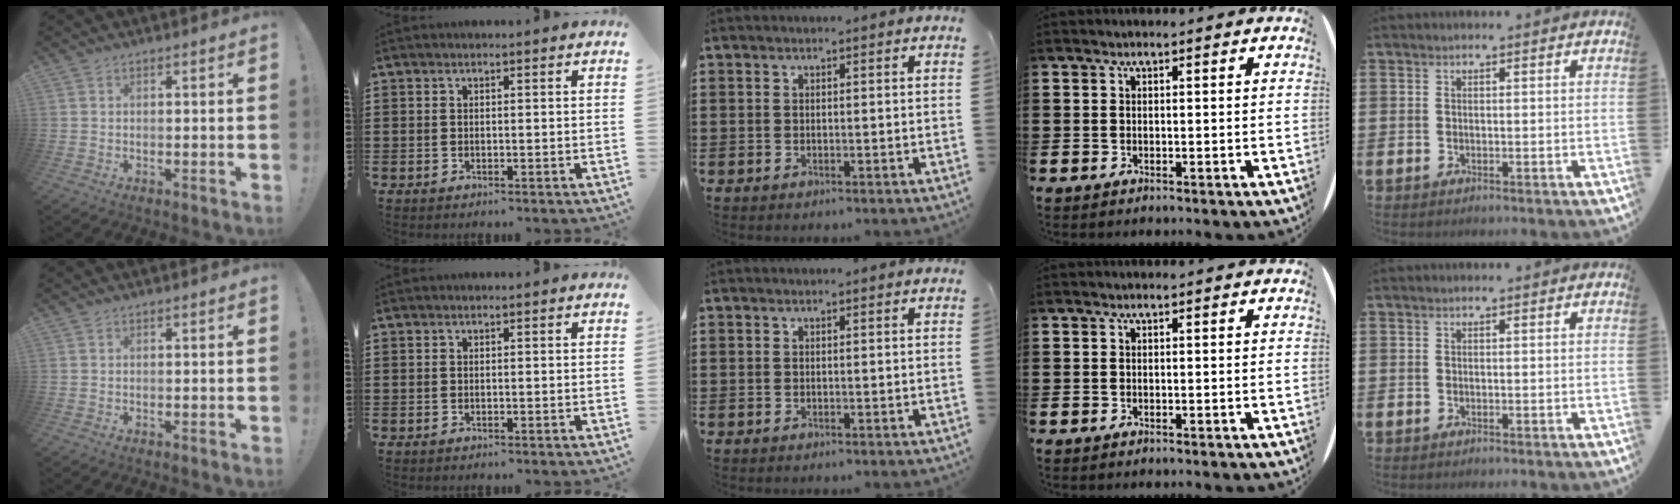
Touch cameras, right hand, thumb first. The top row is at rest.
{}